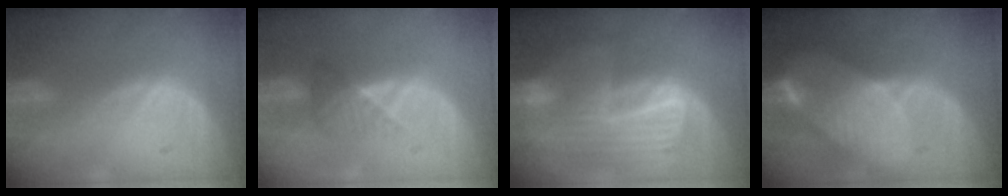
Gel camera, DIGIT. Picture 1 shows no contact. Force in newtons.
{"total": 3.4, "press": 3.0, "slide": 1.5}
{"total": 10.0, "press": 8.7, "slide": 5.0}
{"total": 8.5, "press": 7.5, "slide": 3.8}